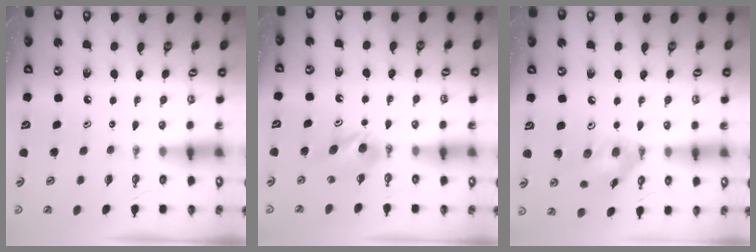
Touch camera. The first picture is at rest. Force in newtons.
{"total": 4.6, "press": 4.5, "slide": 1.3}
{"total": 11.6, "press": 11.4, "slide": 1.9}